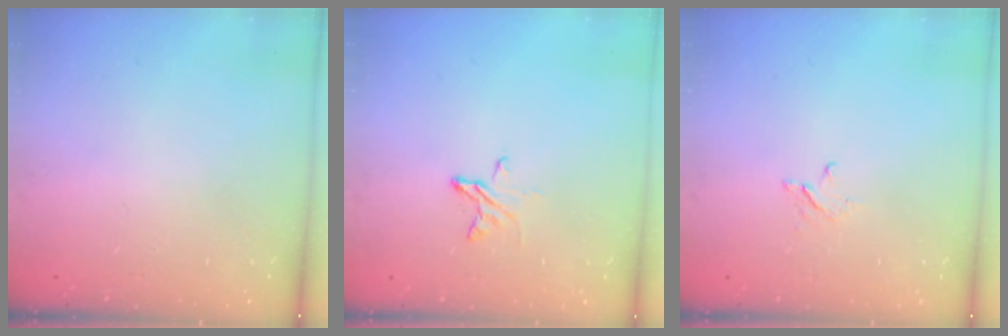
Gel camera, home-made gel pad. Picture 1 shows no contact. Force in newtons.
{"total": 4.4, "press": 4.4, "slide": 0.4}
{"total": 2.6, "press": 2.6, "slide": 0.3}